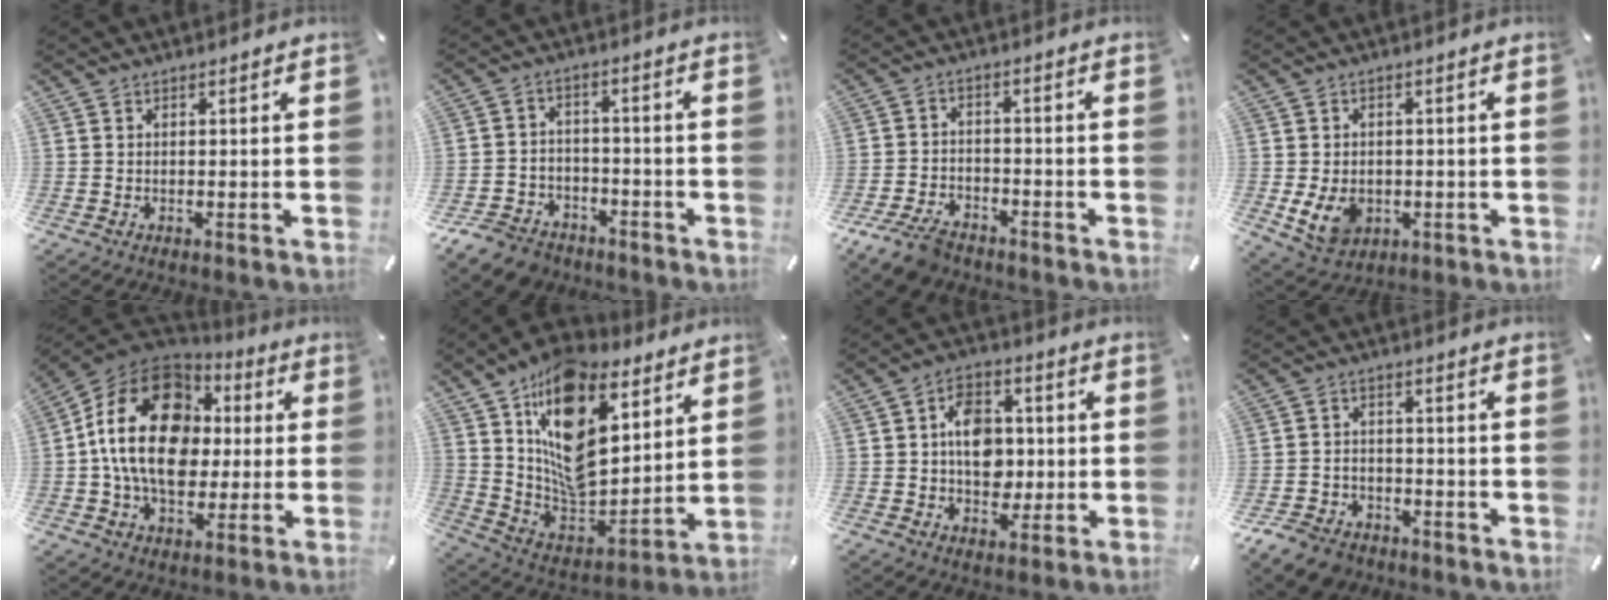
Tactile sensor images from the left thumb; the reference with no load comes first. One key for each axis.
{"total": 8.2, "fx": -6.1, "fy": 5.2, "fz": 2.0, "tx": -0.044, "ty": 0.037, "tz": -0.115}
{"total": 8.1, "fx": -6.0, "fy": 4.1, "fz": 3.5, "tx": -0.075, "ty": 0.027, "tz": -0.114}
{"total": 7.8, "fx": -1.4, "fy": 6.3, "fz": 4.4, "tx": -0.092, "ty": 0.003, "tz": -0.024}
{"total": 21.2, "fx": 1.2, "fy": 15.8, "fz": 14.1, "tx": -0.282, "ty": 0.013, "tz": 0.019}
{"total": 19.1, "fx": 9.1, "fy": 12.0, "fz": 11.8, "tx": -0.210, "ty": -0.066, "tz": 0.161}
{"total": 10.8, "fx": -0.3, "fy": 8.4, "fz": 6.8, "tx": -0.095, "ty": 0.011, "tz": -0.003}
{"total": 7.3, "fx": -5.6, "fy": 4.3, "fz": 2.0, "tx": -0.046, "ty": 0.030, "tz": -0.107}